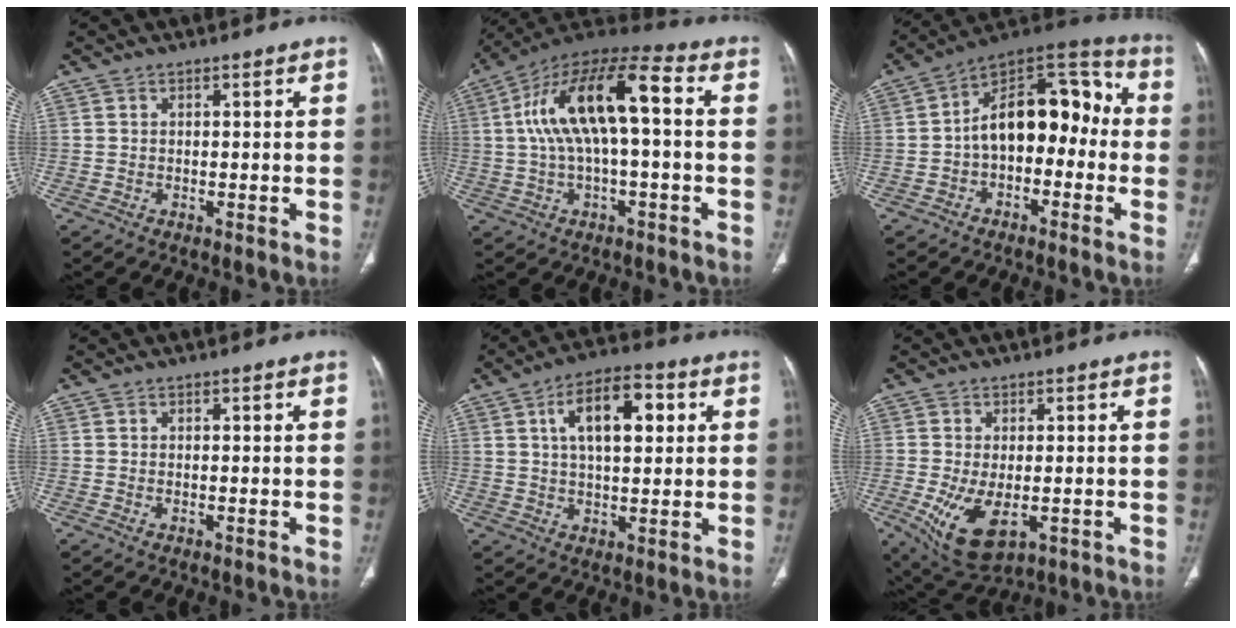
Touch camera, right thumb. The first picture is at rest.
{"total": 16.9, "force": [1.6, 6.5, 15.5], "torque": [-0.292, 0.049, 0.023]}
{"total": 15.8, "force": [-1.4, 9.7, 12.4], "torque": [-0.149, 0.058, -0.036]}
{"total": 0.0}
{"total": 12.1, "force": [3.5, 5.9, 10.0], "torque": [-0.146, 0.007, 0.053]}
{"total": 9.9, "force": [-2.9, 5.2, 8.0], "torque": [-0.148, -0.015, -0.031]}